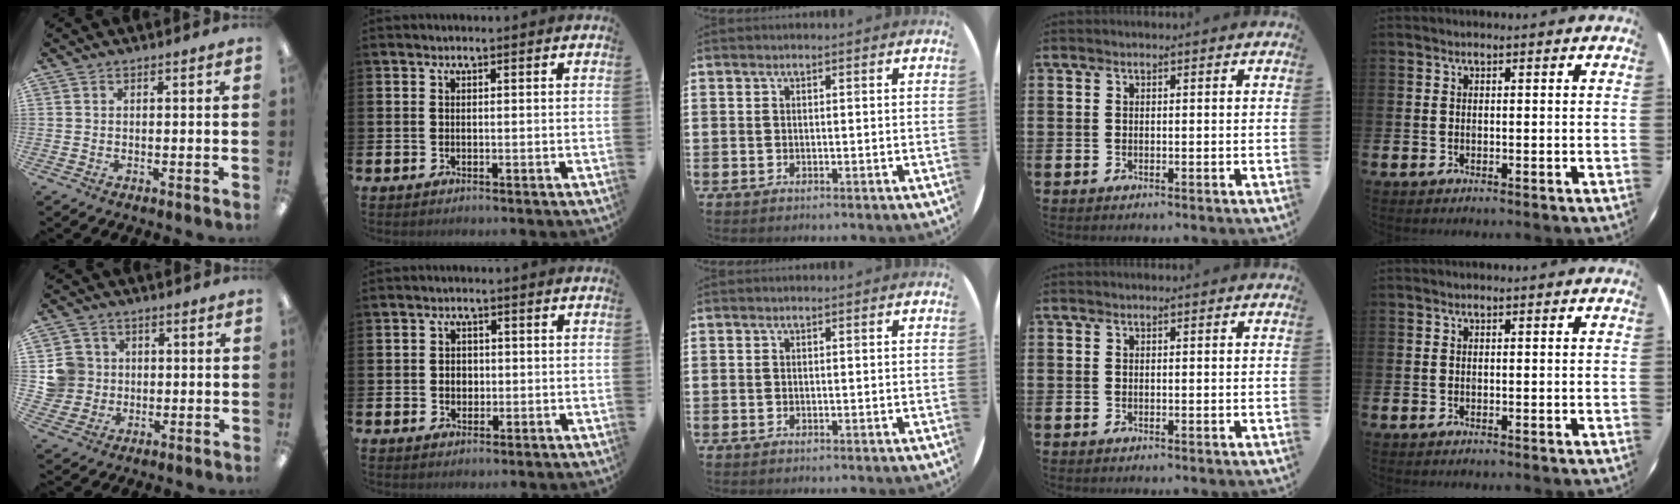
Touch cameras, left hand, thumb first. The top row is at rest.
{"thumb": {"total": 8.1, "force": [1.0, 7.9, 1.5], "torque": [-0.049, 0.009, 0.024]}, "index": {"total": 2.0, "force": [0.0, 1.8, 0.9], "torque": [0.001, 0.001, -0.009]}}